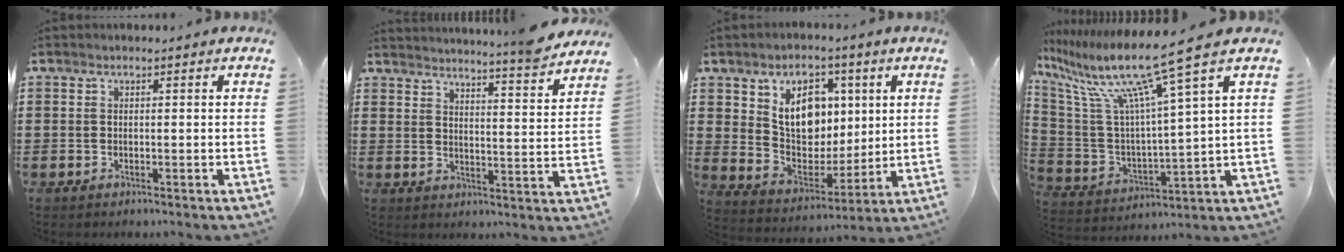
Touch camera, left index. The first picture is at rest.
{"total": 5.4, "force": [5.1, -0.9, 1.5], "torque": [-0.034, -0.044, 0.084]}
{"total": 10.0, "force": [3.9, 7.4, 5.5], "torque": [-0.101, 0.002, 0.073]}
{"total": 13.6, "force": [9.6, 0.1, 9.6], "torque": [-0.228, -0.063, 0.152]}